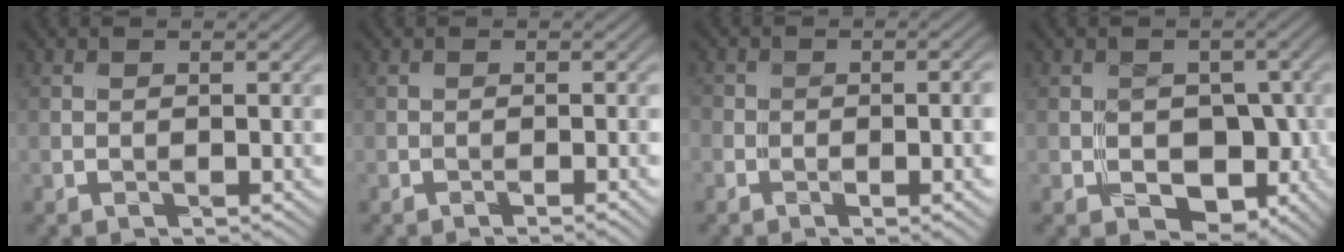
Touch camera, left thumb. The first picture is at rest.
{"total": 0.7, "force": [-0.4, -0.6, 0.1], "torque": [-0.003, -0.001, -0.007]}
{"total": 5.5, "force": [-2.1, 2.7, 4.4], "torque": [-0.048, -0.016, -0.020]}
{"total": 6.0, "force": [-1.5, 4.7, 3.4], "torque": [-0.043, -0.016, -0.015]}